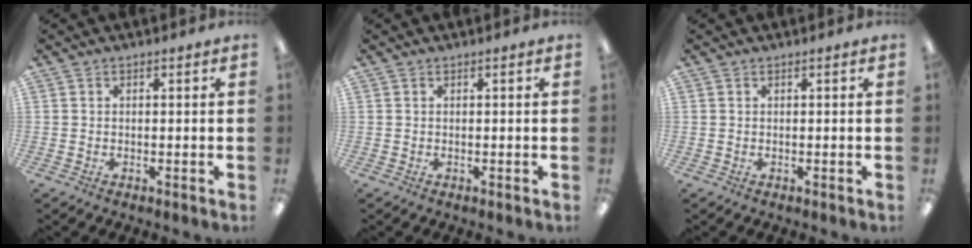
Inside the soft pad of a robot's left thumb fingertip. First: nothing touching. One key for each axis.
{"total": 0.0}
{"total": 0.0}